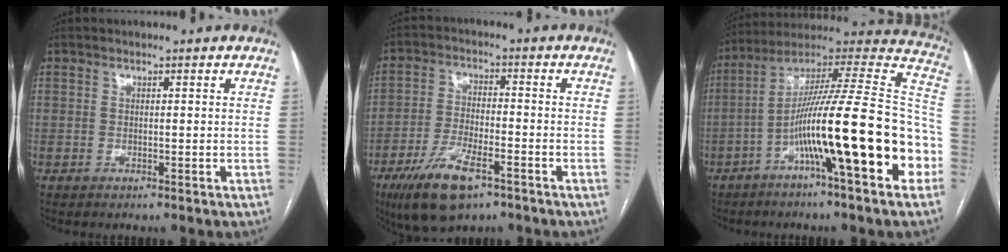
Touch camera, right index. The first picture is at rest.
{"total": 10.5, "force": [-6.2, 3.4, 7.8], "torque": [-0.156, -0.014, -0.104]}
{"total": 25.7, "force": [-7.2, 1.5, 24.6], "torque": [-0.320, 0.019, -0.122]}